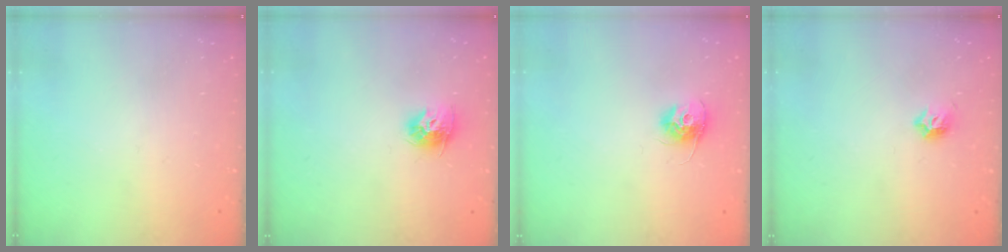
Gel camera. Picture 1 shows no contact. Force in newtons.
{"total": 9.4, "press": 9.4, "slide": 0.6}
{"total": 10.3, "press": 10.3, "slide": 0.5}
{"total": 4.3, "press": 4.2, "slide": 1.2}